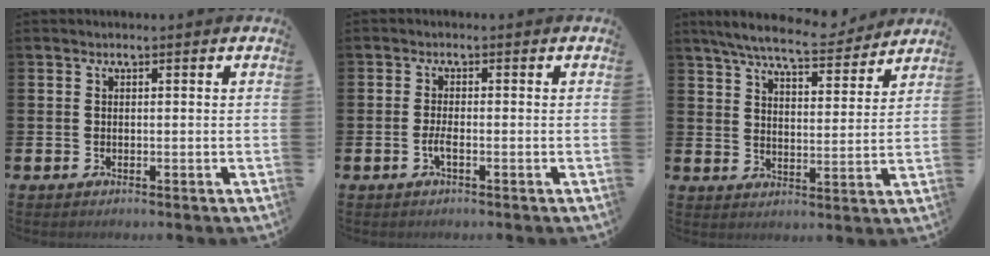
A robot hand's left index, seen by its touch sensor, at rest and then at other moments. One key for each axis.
{"total": 1.6, "fx": -0.7, "fy": 0.3, "fz": 1.5, "tx": -0.030, "ty": 0.001, "tz": -0.012}
{"total": 7.8, "fx": 7.3, "fy": 1.0, "fz": 2.7, "tx": -0.070, "ty": -0.039, "tz": 0.127}